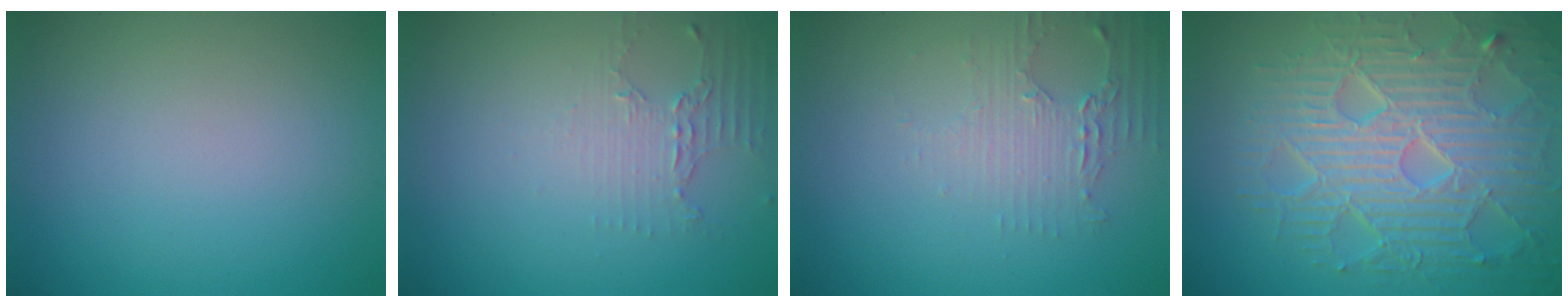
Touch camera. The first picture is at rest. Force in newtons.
{"total": 2.2, "press": 1.6, "slide": 1.5}
{"total": 2.2, "press": 2.1, "slide": 0.6}
{"total": 9.0, "press": 6.5, "slide": 6.3}